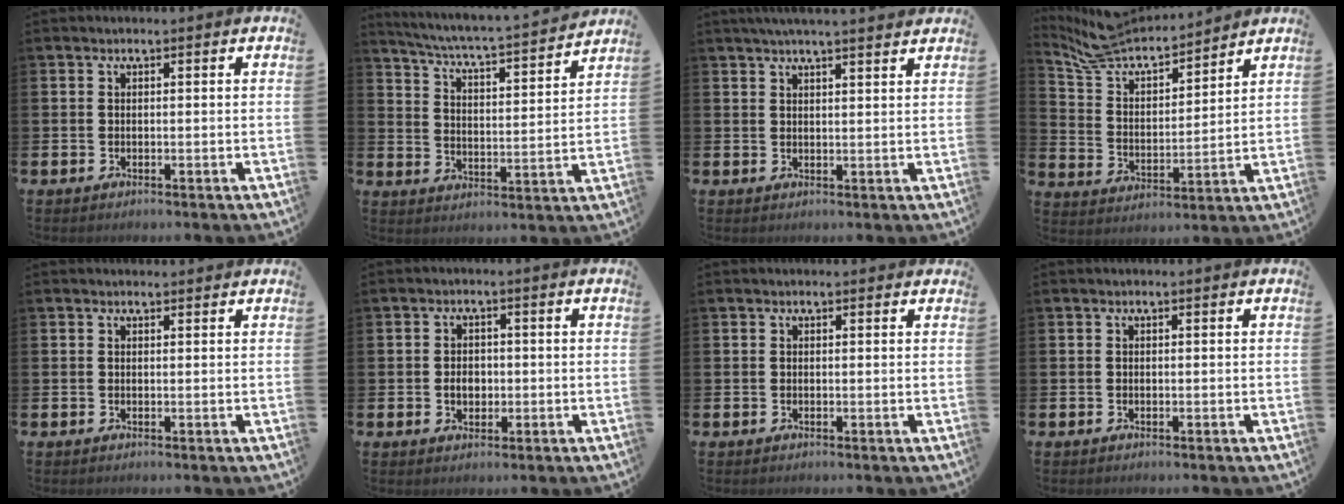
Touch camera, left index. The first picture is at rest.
{"total": 5.2, "force": [5.0, -0.2, 1.6], "torque": [-0.057, -0.048, 0.078]}
{"total": 3.5, "force": [3.3, -0.3, 1.2], "torque": [-0.023, -0.011, 0.059]}
{"total": 7.8, "force": [7.3, 2.2, 1.5], "torque": [-0.073, -0.057, 0.129]}
{"total": 0.7, "force": [0.6, 0.2, 0.1], "torque": [0.006, -0.001, 0.009]}
{"total": 2.6, "force": [-0.3, 2.0, 1.7], "torque": [-0.015, -0.002, -0.013]}
{"total": 0.0}
{"total": 0.0}